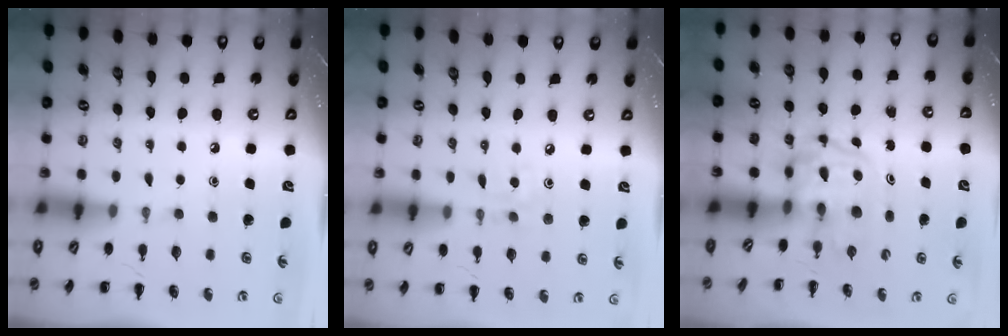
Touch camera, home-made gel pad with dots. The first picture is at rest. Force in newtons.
{"total": 2.1, "press": 2.1, "slide": 0.6}
{"total": 3.6, "press": 3.5, "slide": 0.5}